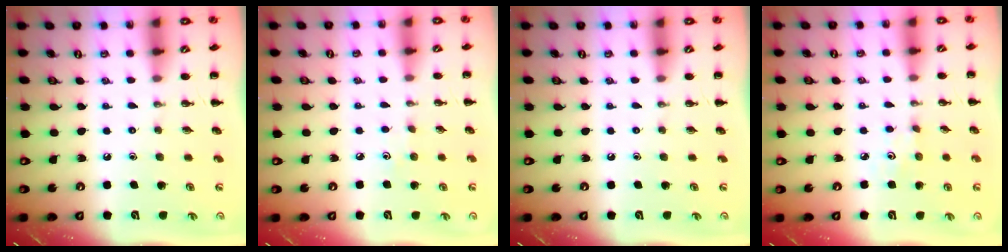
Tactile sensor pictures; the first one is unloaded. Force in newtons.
{"total": 2.8, "press": 2.7, "slide": 0.8}
{"total": 0.0}
{"total": 2.6, "press": 2.5, "slide": 0.7}